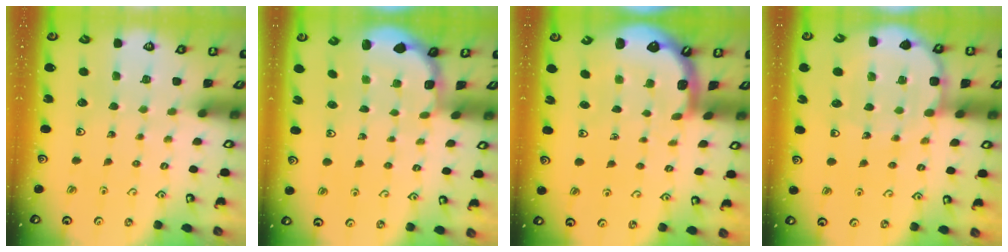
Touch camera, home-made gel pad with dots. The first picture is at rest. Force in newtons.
{"total": 1.8, "press": 1.6, "slide": 0.7}
{"total": 3.0, "press": 3.0, "slide": 0.4}
{"total": 9.3, "press": 9.1, "slide": 2.0}